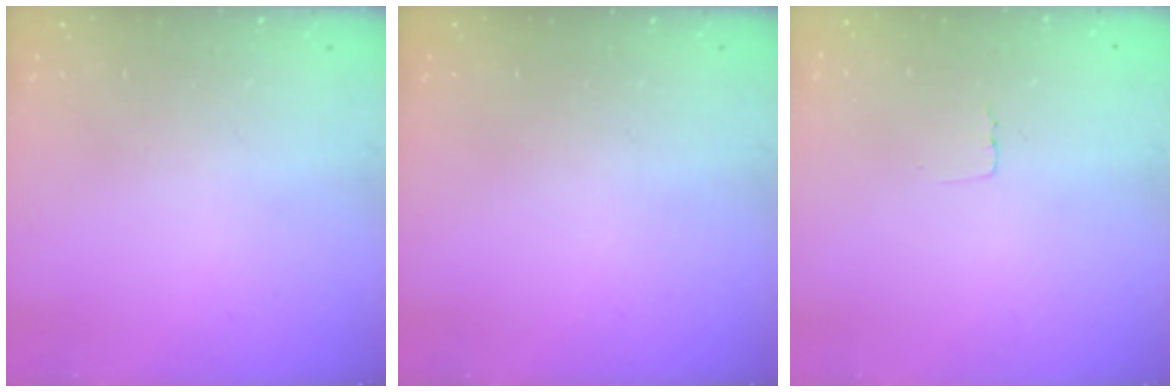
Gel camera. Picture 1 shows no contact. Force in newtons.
{"total": 0.0}
{"total": 2.6, "press": 2.6, "slide": 0.1}